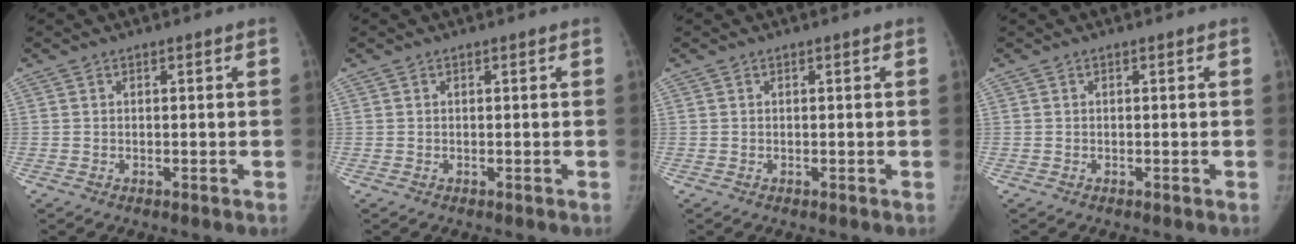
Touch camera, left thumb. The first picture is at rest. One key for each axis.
{"total": 0.0}
{"total": 0.0}
{"total": 0.0}